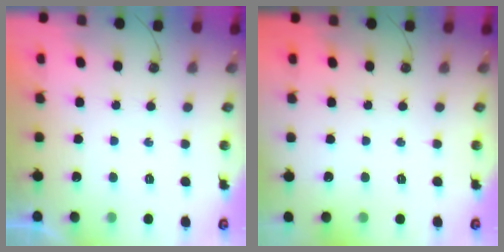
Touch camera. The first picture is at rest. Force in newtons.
{"total": 0.0}